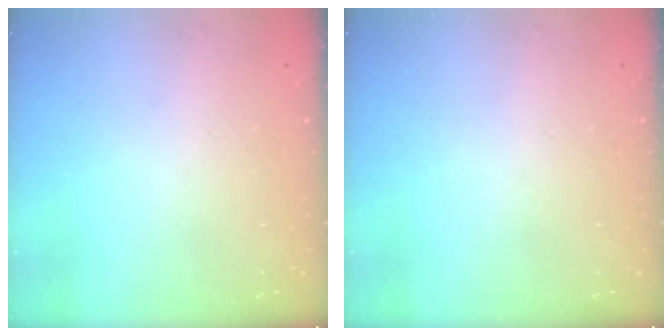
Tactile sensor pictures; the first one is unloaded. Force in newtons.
{"total": 0.0}